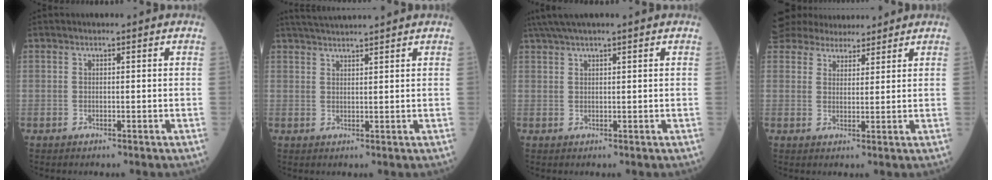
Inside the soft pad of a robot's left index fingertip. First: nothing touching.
{"total": 6.9, "force": [6.4, -0.8, 2.6], "torque": [-0.047, 0.030, 0.100]}
{"total": 5.5, "force": [4.5, -0.7, 3.1], "torque": [-0.054, 0.037, 0.084]}
{"total": 8.9, "force": [8.2, 2.6, 2.4], "torque": [-0.043, 0.024, 0.134]}